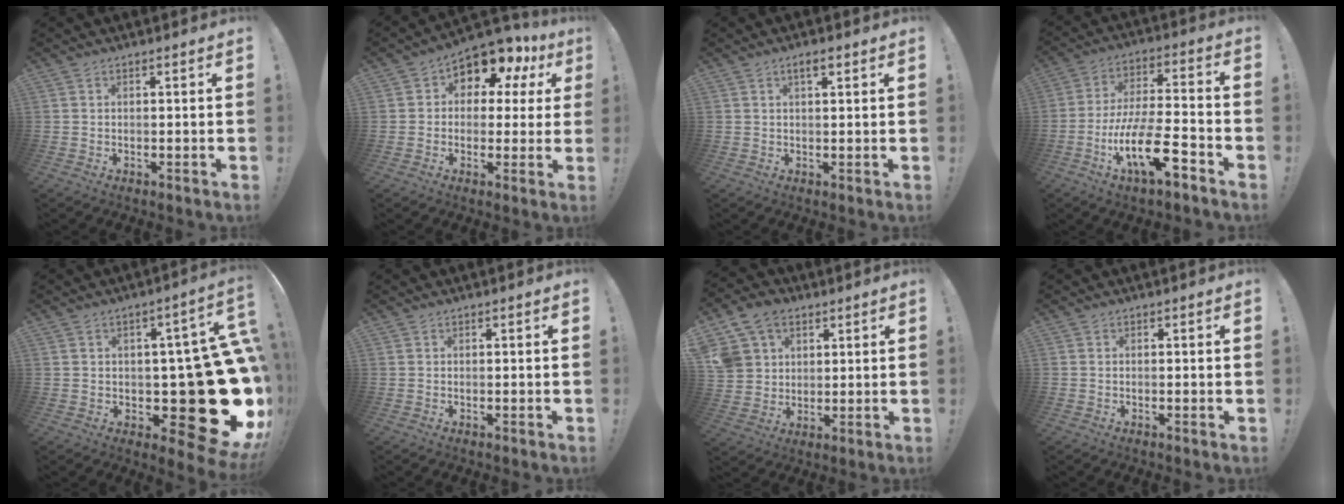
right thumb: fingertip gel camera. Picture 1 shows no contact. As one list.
[{"total": 8.3, "force": [5.1, 4.9, 4.3], "torque": [-0.058, -0.049, 0.090]}, {"total": 2.8, "force": [1.5, 0.9, 2.2], "torque": [-0.030, -0.002, 0.022]}, {"total": 18.1, "force": [-8.1, 5.3, 15.3], "torque": [-0.289, 0.032, -0.131]}, {"total": 27.5, "force": [-4.2, 11.9, 24.4], "torque": [-0.293, -0.003, -0.029]}, {"total": 0.0}, {"total": 12.9, "force": [6.3, 9.9, 5.3], "torque": [-0.094, -0.023, 0.129]}, {"total": 0.0}]